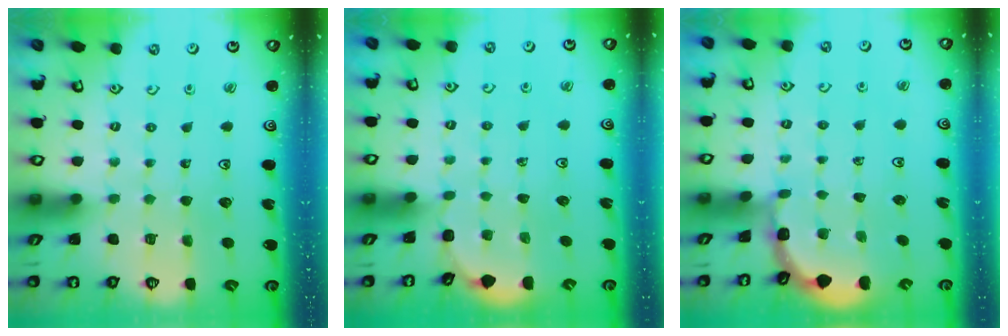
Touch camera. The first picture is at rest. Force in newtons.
{"total": 0.9, "press": 0.9, "slide": 0.1}
{"total": 1.6, "press": 1.5, "slide": 0.1}